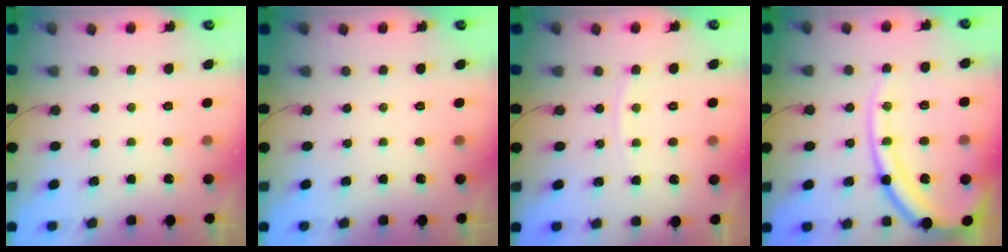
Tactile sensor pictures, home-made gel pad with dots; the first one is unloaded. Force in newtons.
{"total": 0.0}
{"total": 6.3, "press": 6.3, "slide": 0.7}
{"total": 16.3, "press": 16.2, "slide": 1.9}